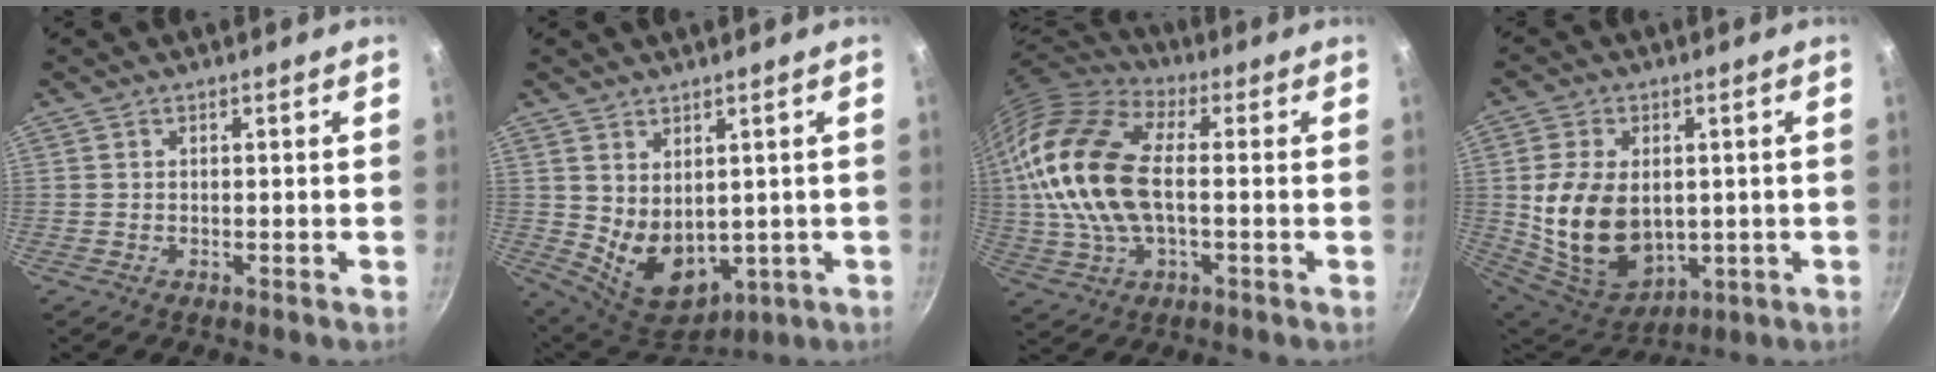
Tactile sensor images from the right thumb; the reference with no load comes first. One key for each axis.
{"total": 10.5, "fx": 1.4, "fy": 7.2, "fz": 7.5, "tx": -0.102, "ty": -0.034, "tz": 0.053}
{"total": 20.5, "fx": 0.6, "fy": 11.4, "fz": 17.1, "tx": -0.342, "ty": 0.027, "tz": 0.000}
{"total": 16.9, "fx": 0.5, "fy": 11.8, "fz": 12.1, "tx": -0.211, "ty": -0.022, "tz": 0.033}